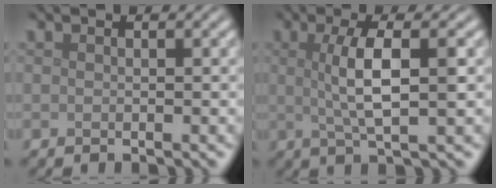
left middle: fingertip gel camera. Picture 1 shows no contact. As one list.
[{"total": 4.6, "force": [0.5, 1.1, 4.5], "torque": [-0.084, 0.003, 0.010]}]